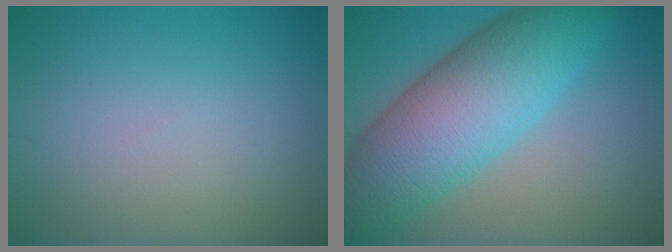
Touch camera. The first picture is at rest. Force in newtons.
{"total": 10.7, "press": 10.7, "slide": 0.2}